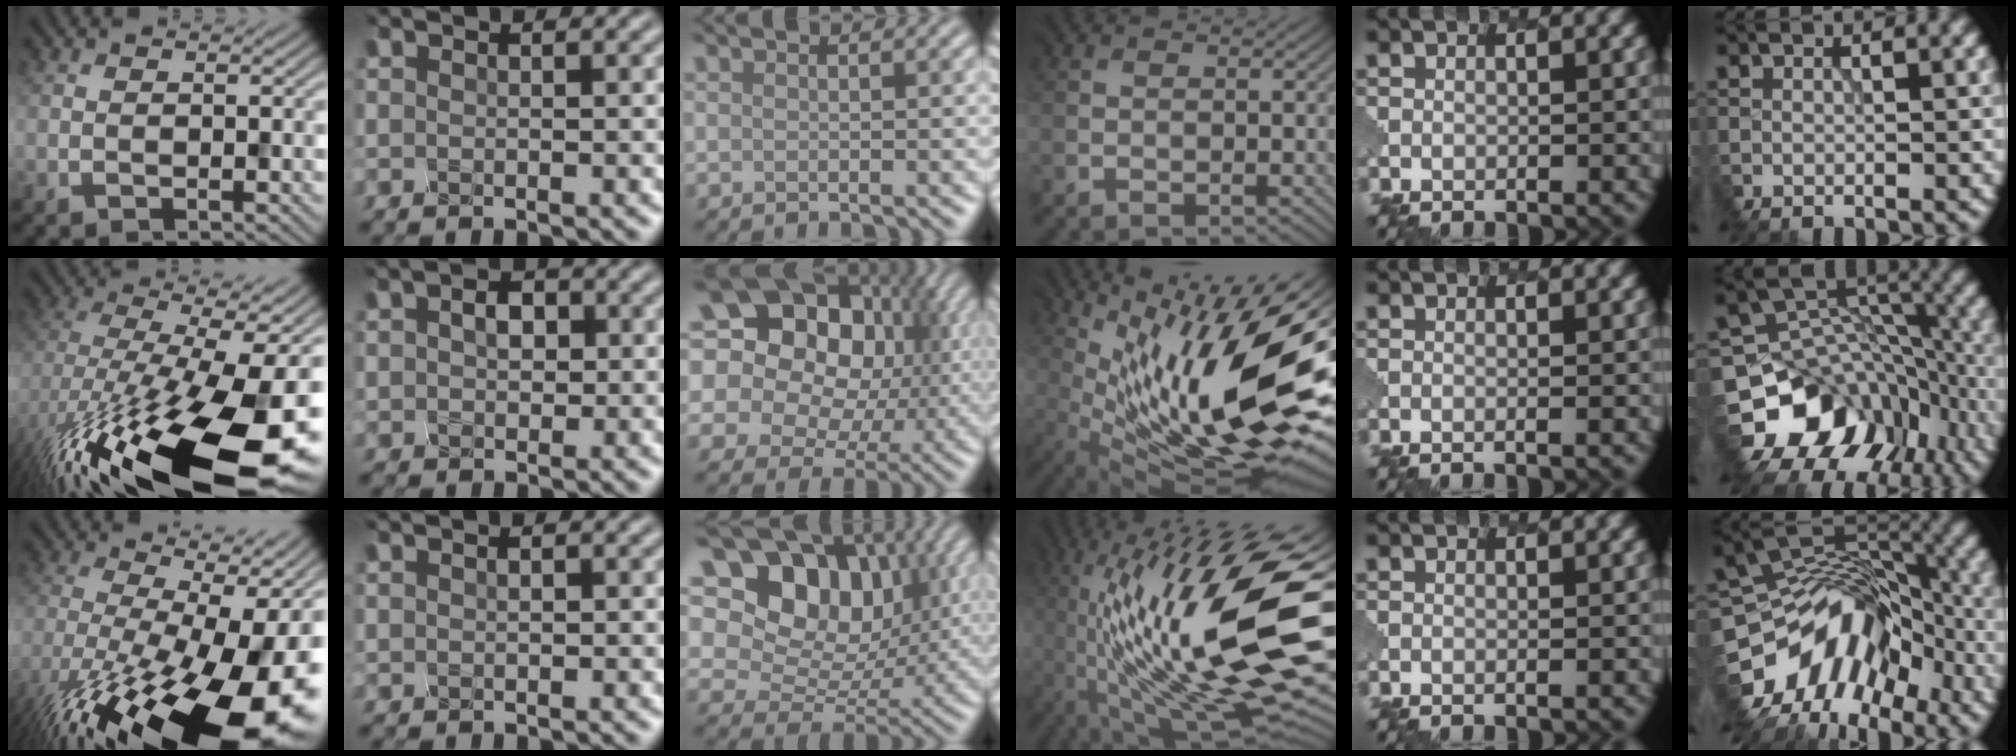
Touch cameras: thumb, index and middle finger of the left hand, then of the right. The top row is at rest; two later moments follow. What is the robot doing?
{"motion": "disassemble", "object": "battery cover"}